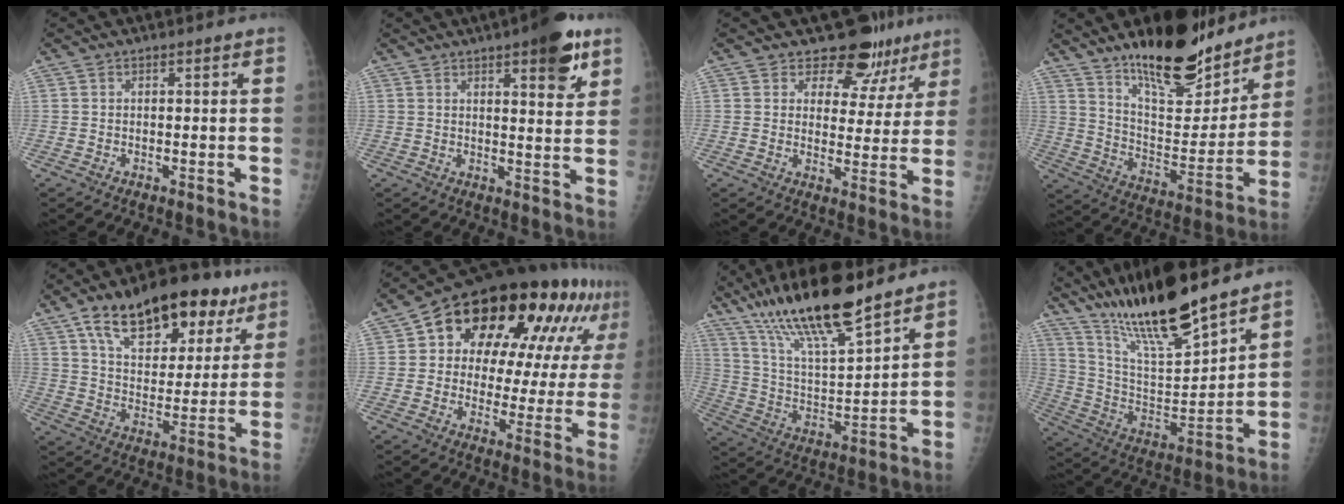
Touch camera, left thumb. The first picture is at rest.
{"total": 9.9, "force": [5.5, 2.9, 7.7], "torque": [-0.084, -0.023, 0.069]}
{"total": 10.6, "force": [8.4, 6.3, 1.6], "torque": [0.027, -0.049, 0.092]}
{"total": 20.3, "force": [16.0, 6.7, 10.4], "torque": [-0.117, -0.110, 0.262]}
{"total": 23.6, "force": [13.5, 12.0, 15.2], "torque": [-0.196, -0.023, 0.216]}
{"total": 27.6, "force": [12.4, 13.4, 20.8], "torque": [-0.254, 0.022, 0.178]}
{"total": 19.9, "force": [14.8, 3.9, 12.8], "torque": [-0.216, -0.063, 0.273]}
{"total": 20.3, "force": [16.4, 3.3, 11.5], "torque": [-0.184, -0.079, 0.307]}